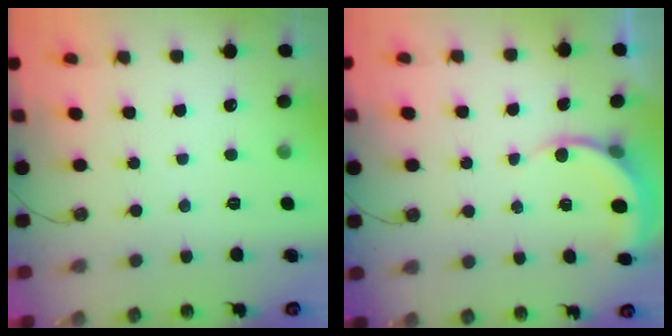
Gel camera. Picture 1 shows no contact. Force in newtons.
{"total": 5.4, "press": 5.4, "slide": 0.2}